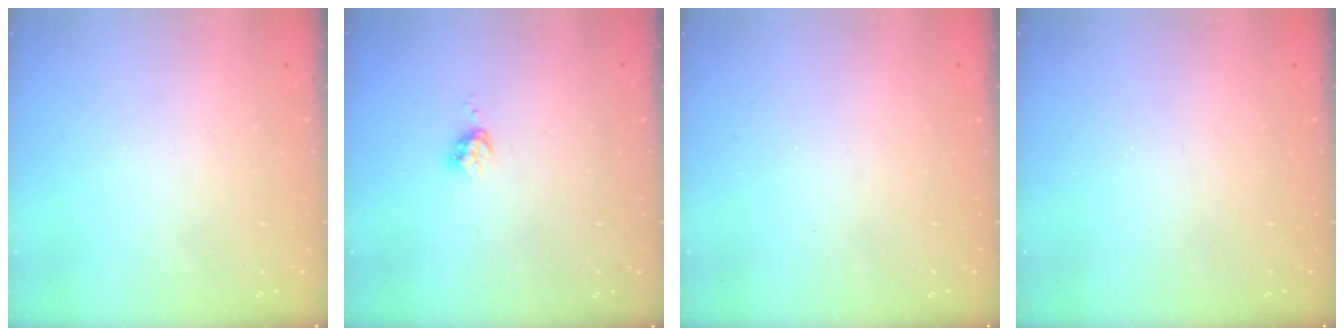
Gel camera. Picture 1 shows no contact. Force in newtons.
{"total": 3.7, "press": 3.7, "slide": 0.5}
{"total": 0.0}
{"total": 0.0}